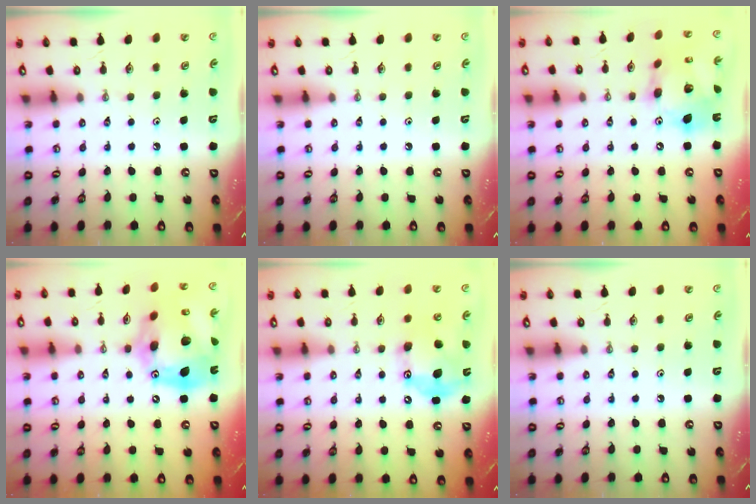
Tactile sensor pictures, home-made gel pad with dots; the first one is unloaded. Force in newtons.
{"total": 0.0}
{"total": 17.4, "press": 17.3, "slide": 2.0}
{"total": 24.0, "press": 23.8, "slide": 2.6}
{"total": 14.9, "press": 14.9, "slide": 0.3}
{"total": 0.0}